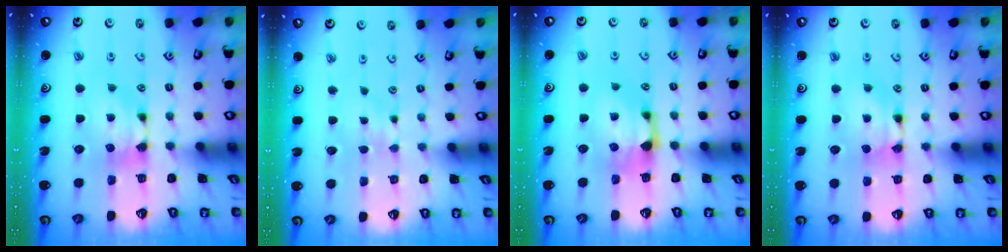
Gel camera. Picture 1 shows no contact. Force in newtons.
{"total": 2.6, "press": 2.5, "slide": 0.3}
{"total": 1.6, "press": 1.0, "slide": 1.3}
{"total": 1.7, "press": 1.7, "slide": 0.2}